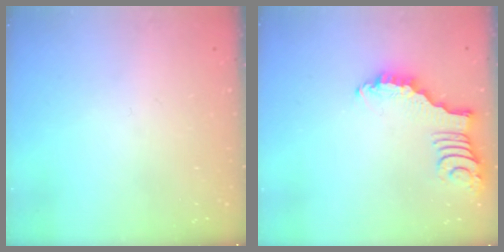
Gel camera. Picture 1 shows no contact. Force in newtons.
{"total": 2.4, "press": 2.4, "slide": 0.3}